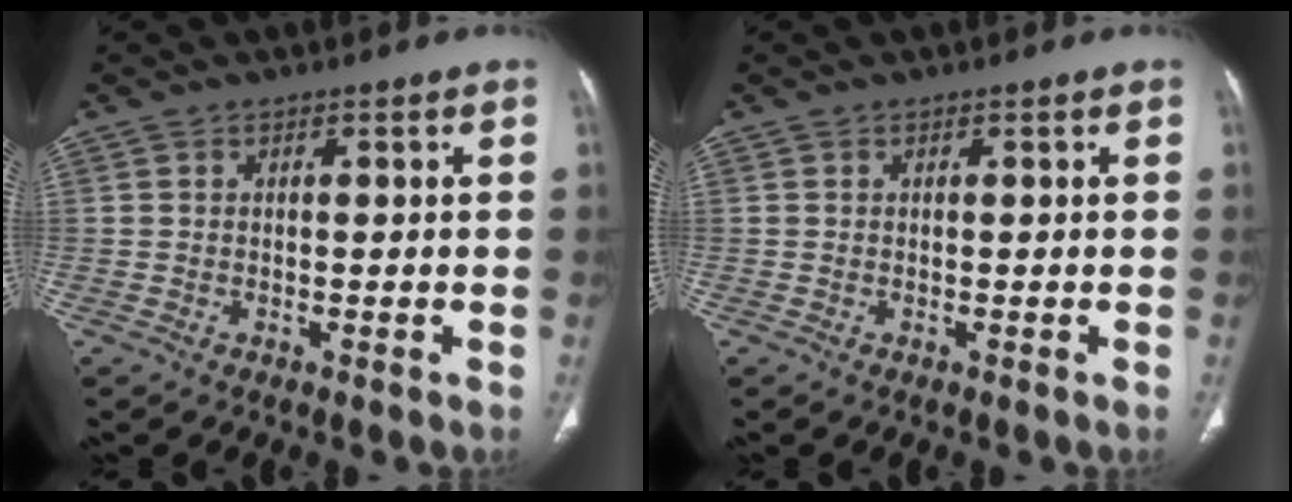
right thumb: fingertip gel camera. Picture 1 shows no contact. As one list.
[{"total": 0.0}]